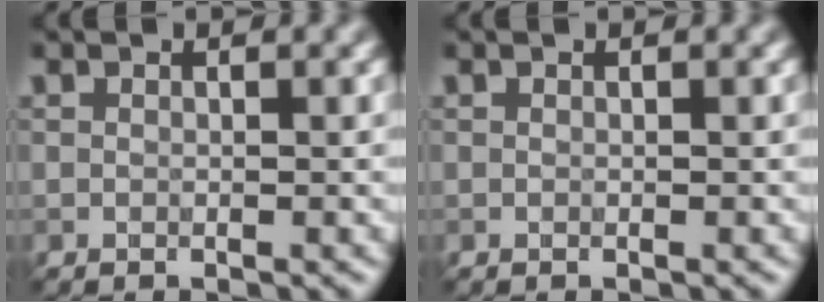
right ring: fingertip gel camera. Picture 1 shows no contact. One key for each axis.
{"total": 0.0}